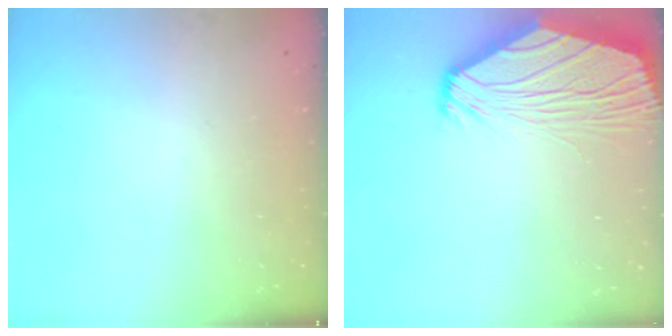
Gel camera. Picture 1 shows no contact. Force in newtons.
{"total": 10.0, "press": 9.8, "slide": 1.8}